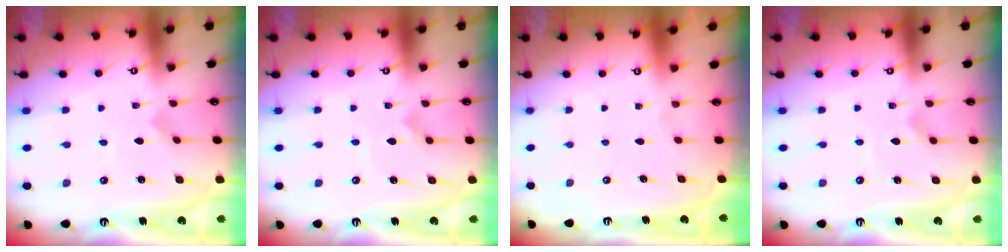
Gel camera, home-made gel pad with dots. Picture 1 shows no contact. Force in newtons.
{"total": 3.0, "press": 3.0, "slide": 0.1}
{"total": 0.0}
{"total": 1.7, "press": 1.6, "slide": 0.1}